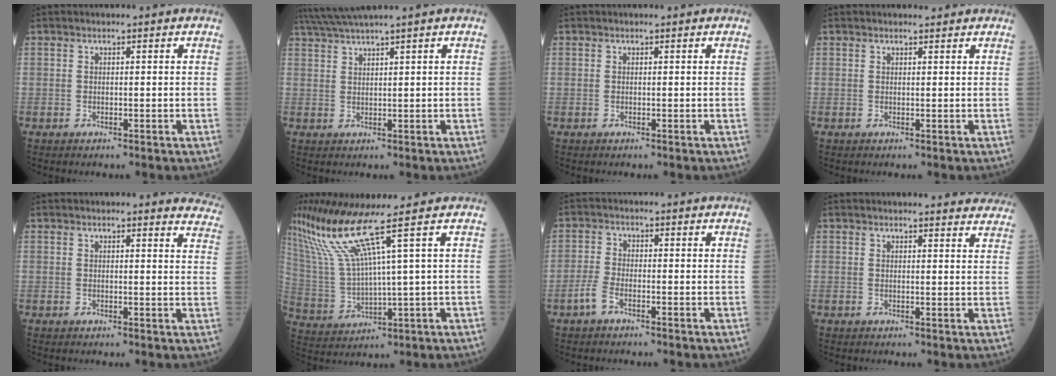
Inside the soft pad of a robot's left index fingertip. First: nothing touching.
{"total": 4.6, "force": [3.8, -1.5, 2.2], "torque": [-0.052, 0.014, 0.080]}
{"total": 0.0}
{"total": 1.2, "force": [1.2, 0.2, 0.1], "torque": [-0.006, 0.005, 0.015]}
{"total": 7.9, "force": [7.7, 1.1, 1.2], "torque": [0.025, -0.030, 0.042]}
{"total": 11.4, "force": [7.2, -2.2, 8.6], "torque": [-0.179, 0.008, 0.150]}
{"total": 2.8, "force": [-1.8, 0.9, 2.0], "torque": [-0.053, -0.001, -0.041]}
{"total": 11.4, "force": [11.1, 1.3, 2.3], "torque": [0.006, -0.017, 0.096]}